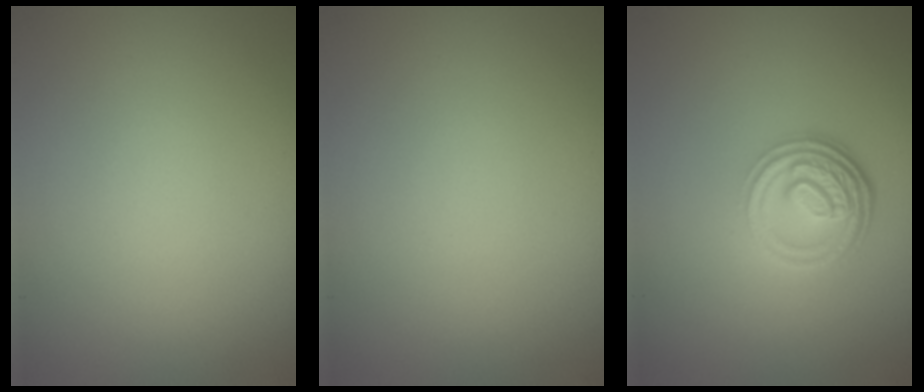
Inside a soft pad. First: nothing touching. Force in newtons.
{"total": 0.0}
{"total": 4.7, "press": 3.4, "slide": 3.2}